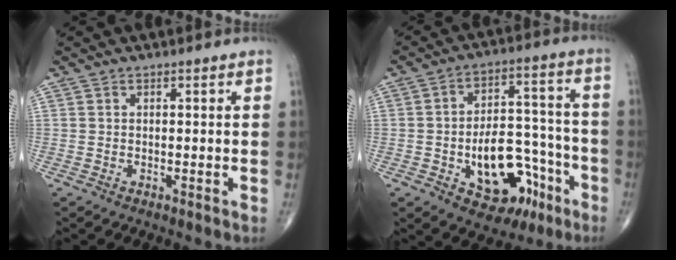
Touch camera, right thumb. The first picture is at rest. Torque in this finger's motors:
{"motor_torque": [1.48, 1.13, 0.97, -0.51, 0.09]}